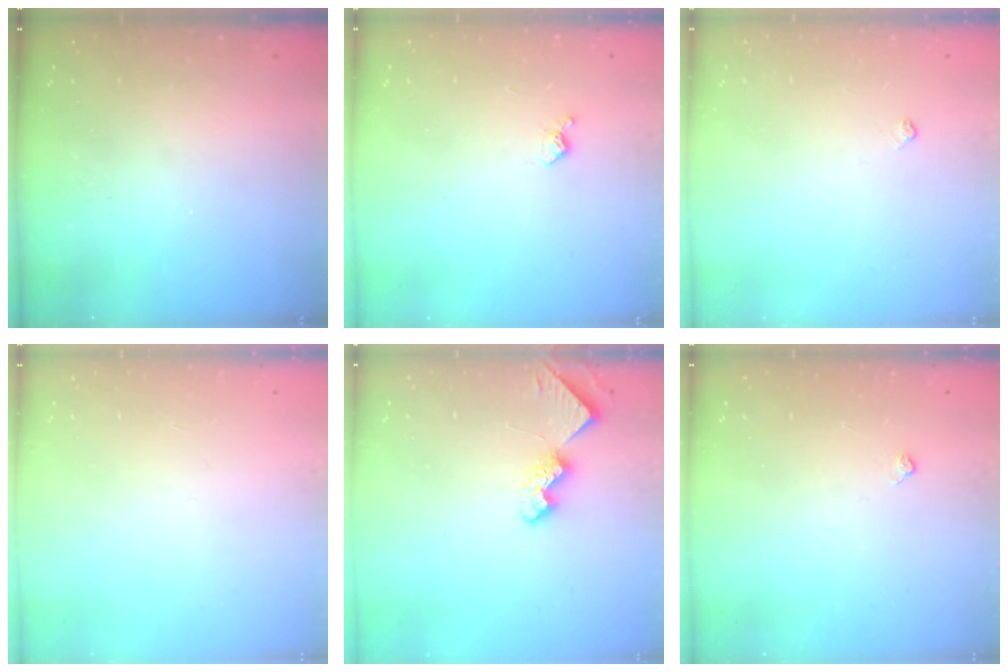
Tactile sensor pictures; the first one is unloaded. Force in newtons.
{"total": 4.2, "press": 4.2, "slide": 0.7}
{"total": 3.7, "press": 3.6, "slide": 0.6}
{"total": 0.0}
{"total": 8.5, "press": 8.4, "slide": 0.7}
{"total": 2.7, "press": 2.7, "slide": 0.6}